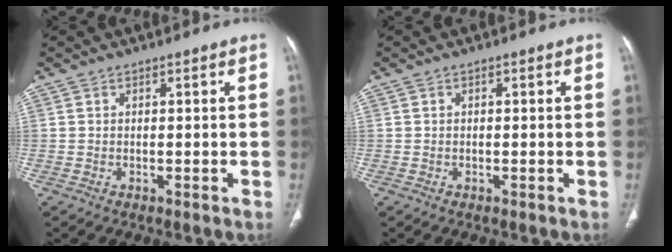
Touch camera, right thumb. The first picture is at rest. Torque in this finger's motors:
{"motor_torque": [-0.09, -0.19, -0.13, 0.02, -0.04]}